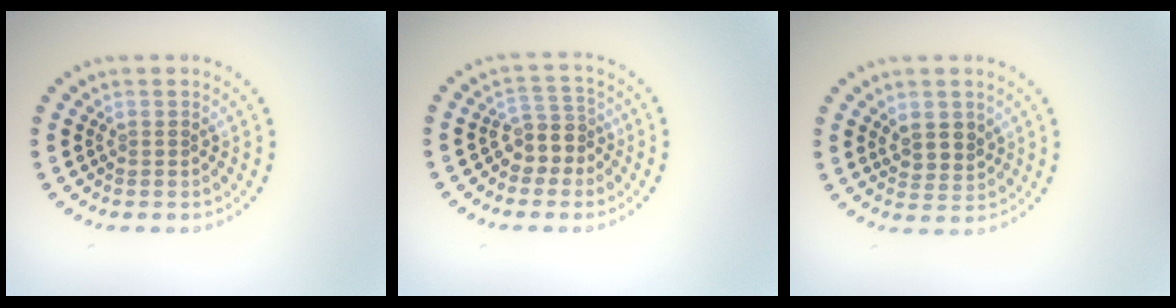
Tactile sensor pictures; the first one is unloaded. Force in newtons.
{"total": 2.8, "press": 2.4, "slide": 1.5}
{"total": 2.5, "press": 2.3, "slide": 0.9}